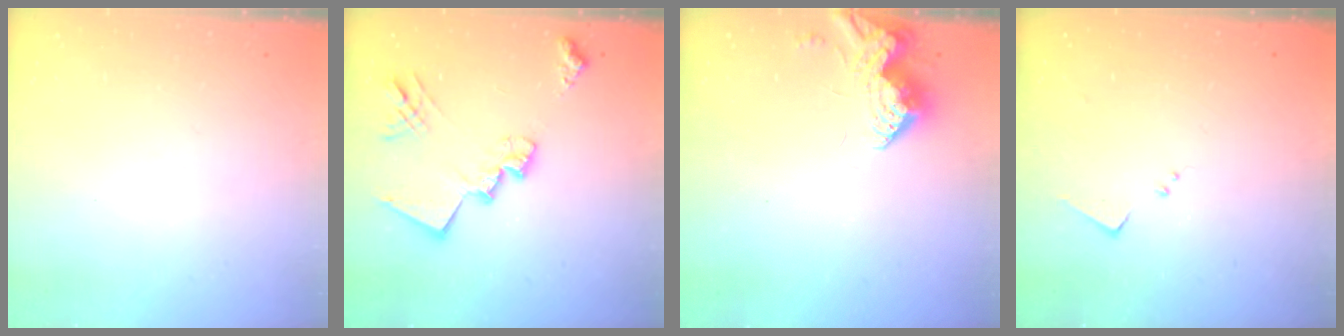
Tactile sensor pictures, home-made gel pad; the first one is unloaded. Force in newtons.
{"total": 18.3, "press": 18.3, "slide": 1.3}
{"total": 9.0, "press": 9.0, "slide": 0.3}
{"total": 5.9, "press": 5.8, "slide": 0.7}